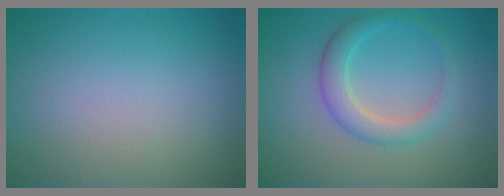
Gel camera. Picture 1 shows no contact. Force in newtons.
{"total": 3.0, "press": 3.0, "slide": 0.2}